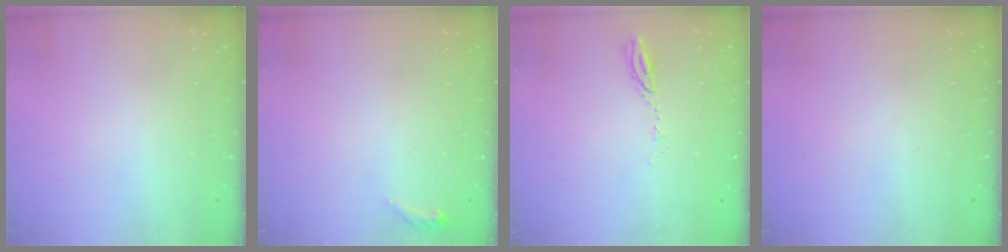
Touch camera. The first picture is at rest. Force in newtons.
{"total": 12.0, "press": 4.7, "slide": 11.0}
{"total": 3.2, "press": 3.2, "slide": 0.3}
{"total": 0.0}